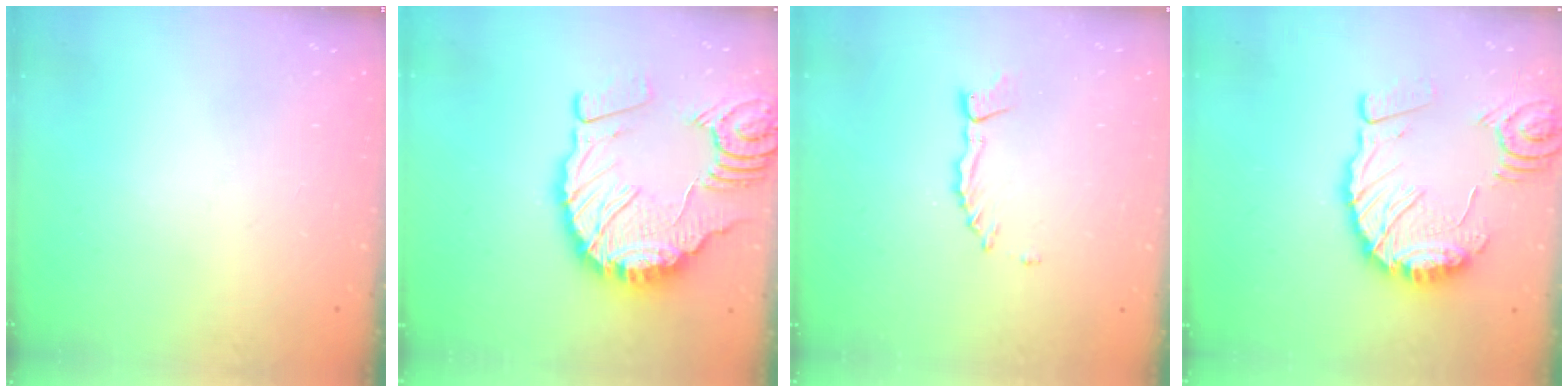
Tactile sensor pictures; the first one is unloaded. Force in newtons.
{"total": 20.2, "press": 20.1, "slide": 2.5}
{"total": 3.1, "press": 3.1, "slide": 0.1}
{"total": 14.0, "press": 13.9, "slide": 1.3}